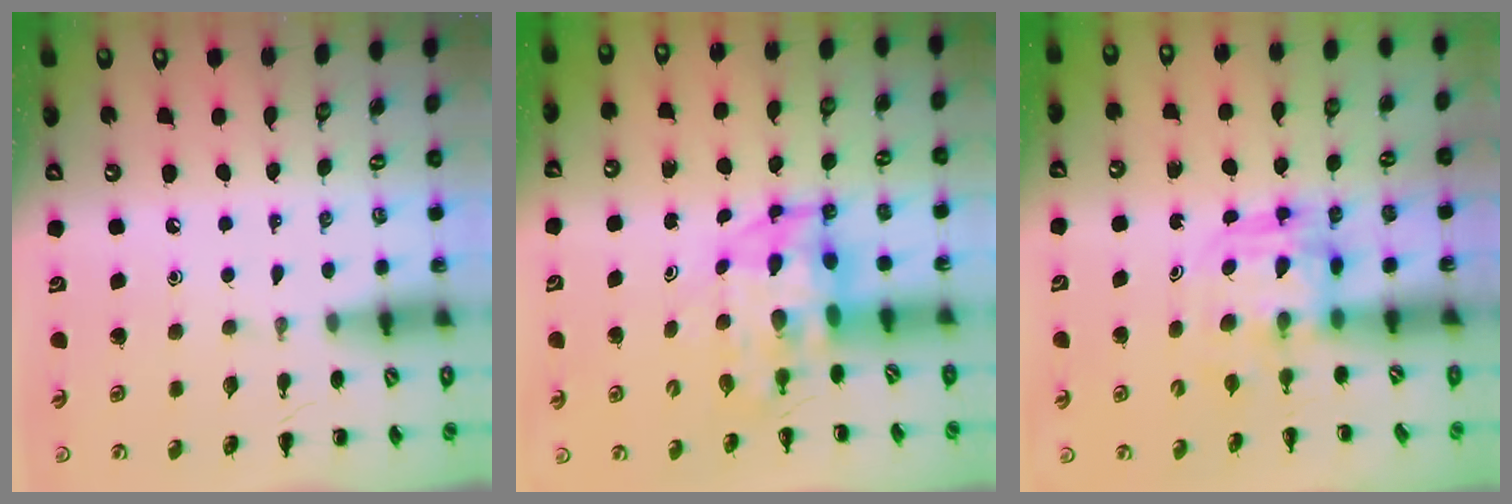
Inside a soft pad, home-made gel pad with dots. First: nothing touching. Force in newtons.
{"total": 4.4, "press": 4.2, "slide": 1.3}
{"total": 3.6, "press": 3.6, "slide": 0.3}